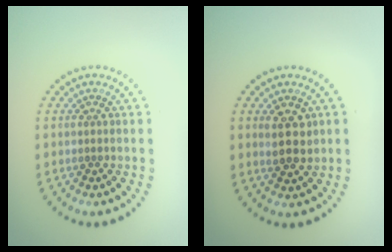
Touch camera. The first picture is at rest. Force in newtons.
{"total": 2.7, "press": 2.6, "slide": 0.7}